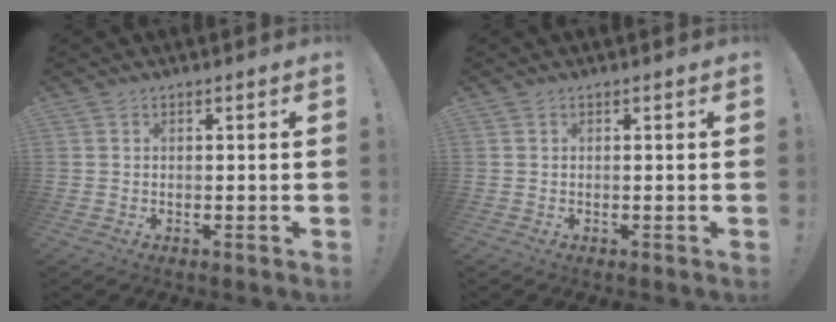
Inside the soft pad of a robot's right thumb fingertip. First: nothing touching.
{"total": 0.0}